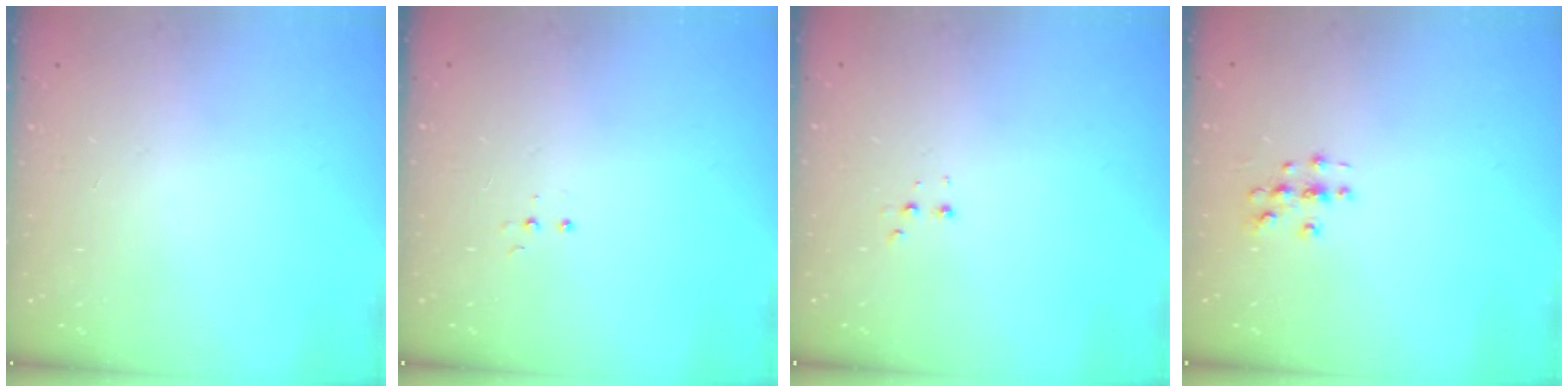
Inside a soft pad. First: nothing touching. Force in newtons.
{"total": 3.1, "press": 3.0, "slide": 0.8}
{"total": 2.4, "press": 2.2, "slide": 0.9}
{"total": 3.4, "press": 3.4, "slide": 0.2}